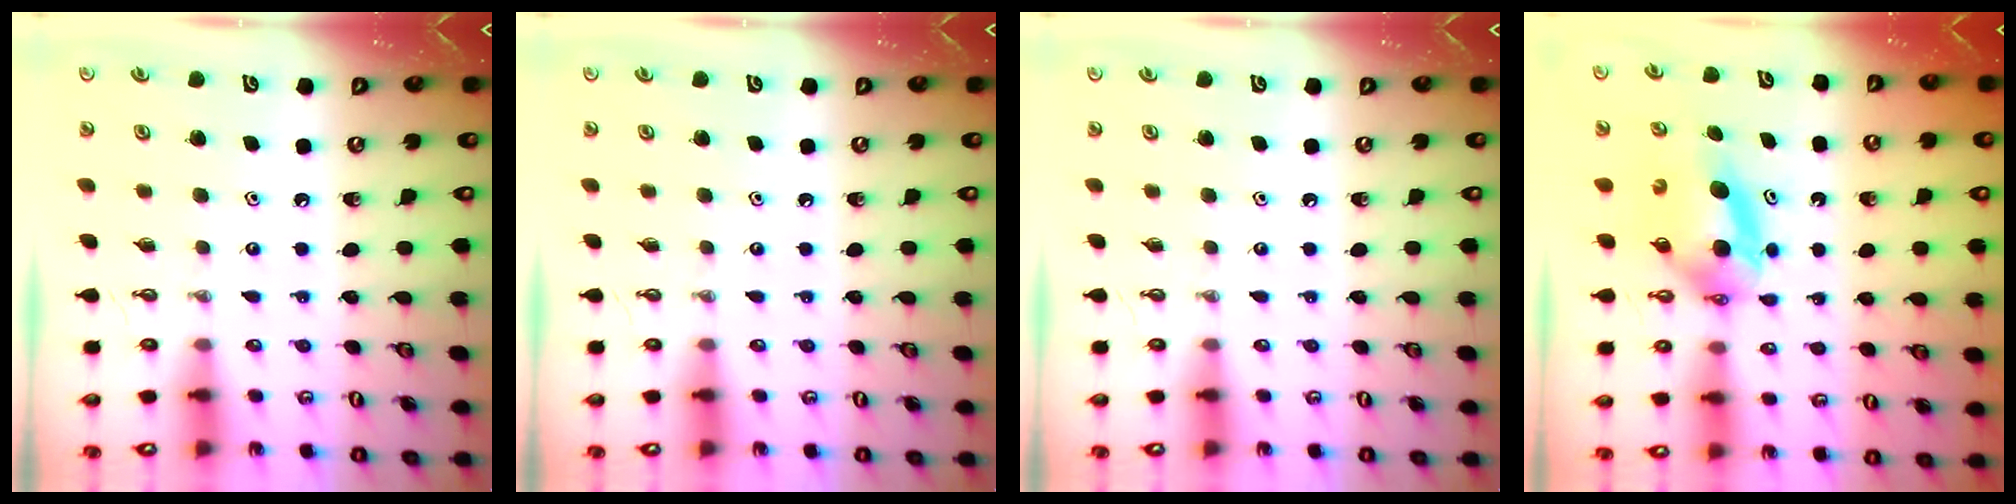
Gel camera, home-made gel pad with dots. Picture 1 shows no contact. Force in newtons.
{"total": 0.0}
{"total": 0.0}
{"total": 7.0, "press": 6.3, "slide": 3.0}